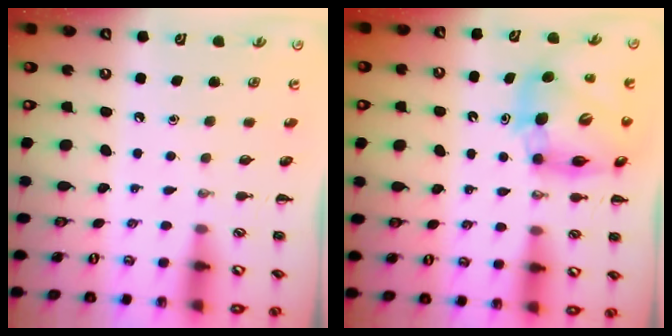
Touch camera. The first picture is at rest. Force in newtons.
{"total": 11.9, "press": 11.4, "slide": 3.4}